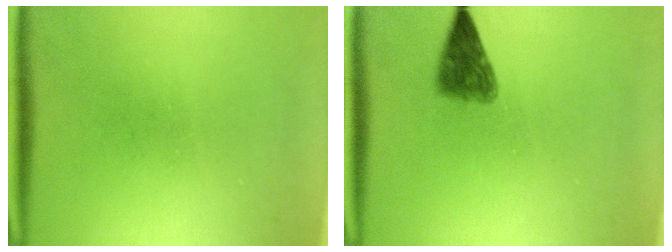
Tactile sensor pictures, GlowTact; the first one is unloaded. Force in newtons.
{"total": 3.5}